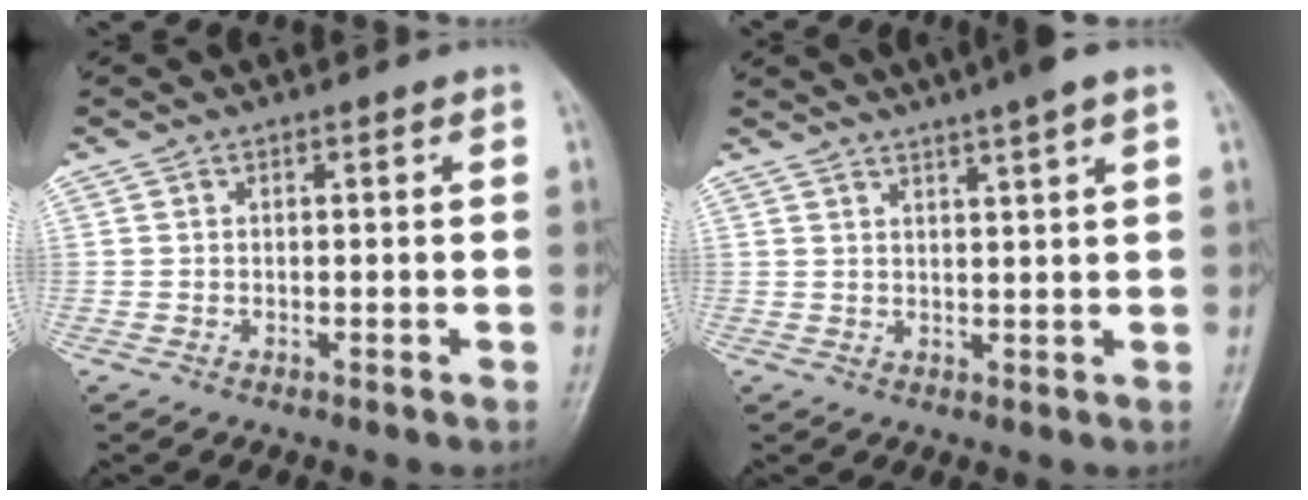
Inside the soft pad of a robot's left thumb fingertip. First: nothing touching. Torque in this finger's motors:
{"motor_torque": [2.53, -0.89, 1.33, -1.44, 0.20]}